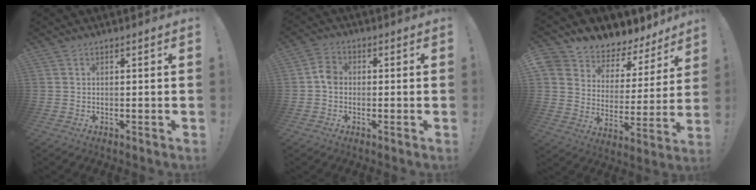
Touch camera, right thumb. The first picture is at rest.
{"total": 4.2, "force": [-0.8, 3.2, 2.6], "torque": [-0.038, 0.015, -0.013]}
{"total": 7.1, "force": [5.5, 4.1, 1.8], "torque": [-0.040, -0.056, 0.098]}